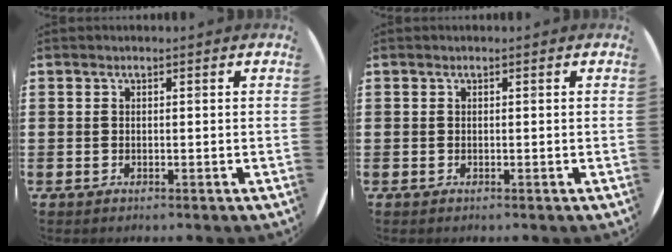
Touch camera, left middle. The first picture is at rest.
{"total": 0.0}